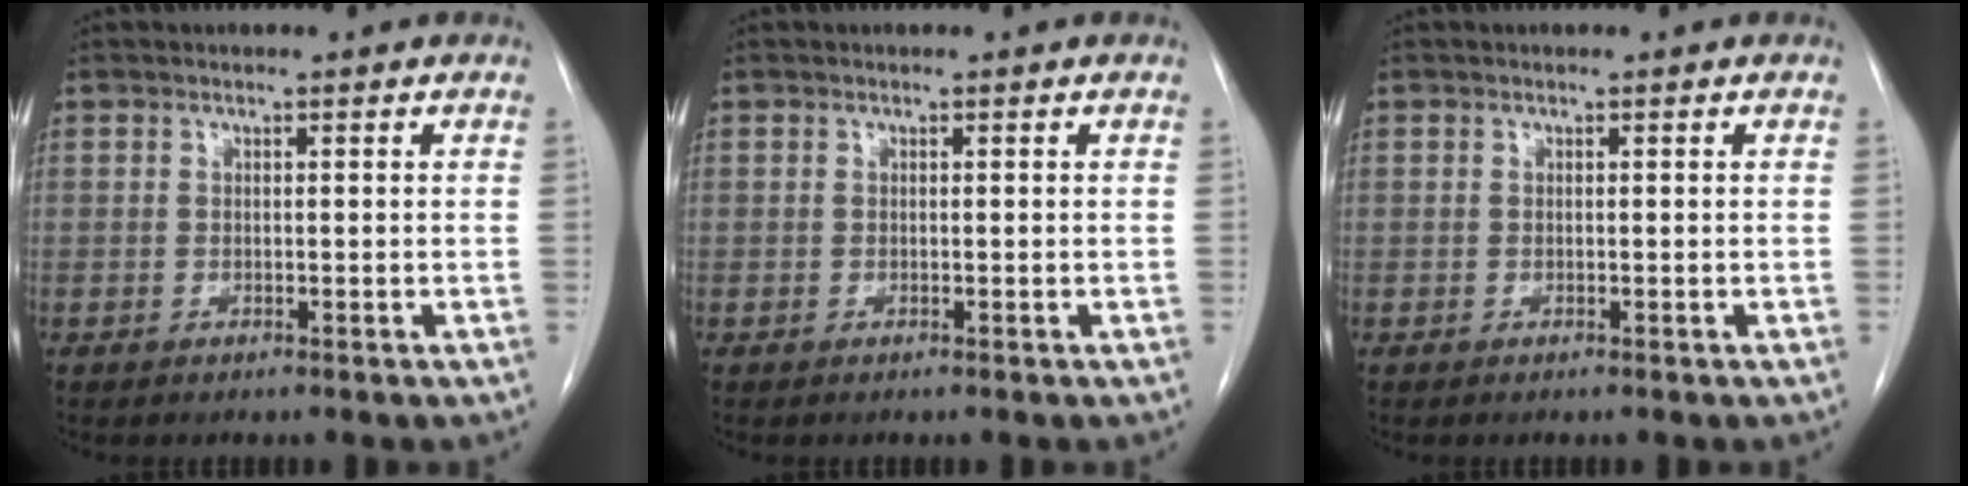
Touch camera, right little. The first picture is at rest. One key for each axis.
{"total": 0.0}
{"total": 0.0}